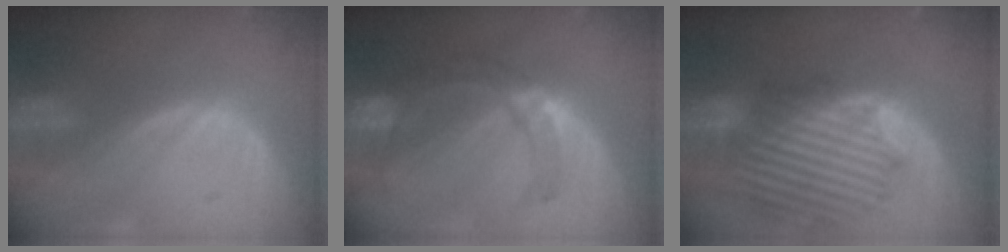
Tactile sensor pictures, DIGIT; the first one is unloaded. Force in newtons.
{"total": 7.1, "press": 7.0, "slide": 0.8}
{"total": 10.3, "press": 10.0, "slide": 2.3}